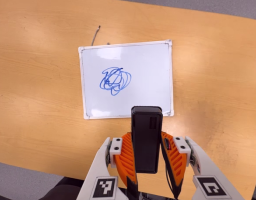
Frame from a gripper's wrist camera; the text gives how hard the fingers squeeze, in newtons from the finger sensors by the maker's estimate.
{"total": 4.3, "left": 2.8, "right": 5.9}